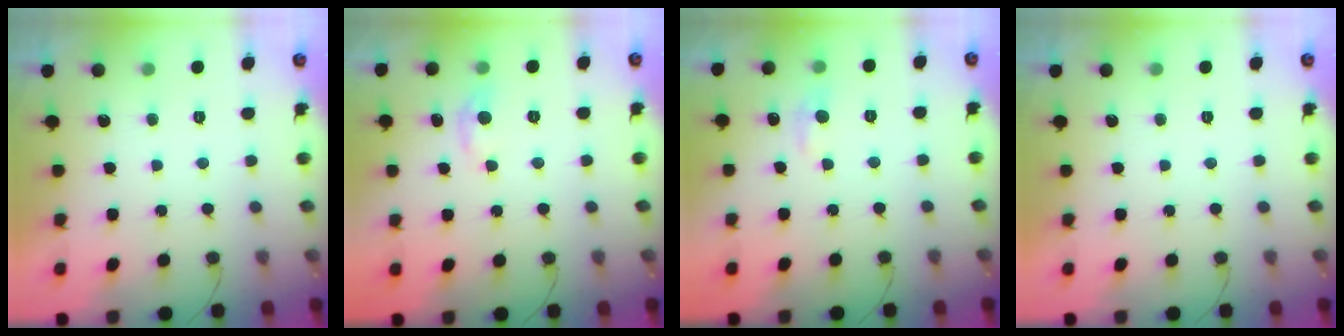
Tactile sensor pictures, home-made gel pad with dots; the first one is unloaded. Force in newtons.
{"total": 6.3, "press": 6.3, "slide": 0.9}
{"total": 5.7, "press": 5.7, "slide": 0.8}
{"total": 0.0}